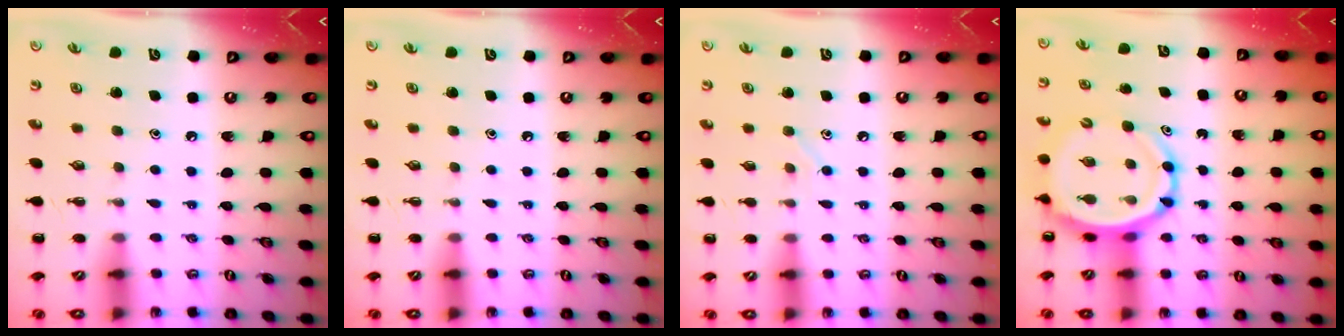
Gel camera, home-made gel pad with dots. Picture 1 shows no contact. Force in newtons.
{"total": 0.0}
{"total": 5.5, "press": 5.3, "slide": 1.4}
{"total": 8.9, "press": 8.4, "slide": 2.9}